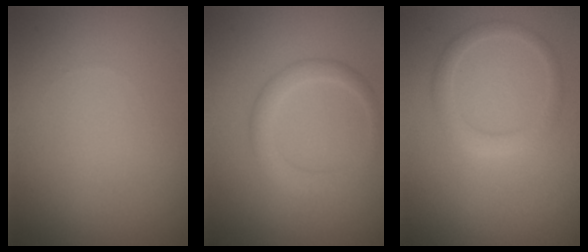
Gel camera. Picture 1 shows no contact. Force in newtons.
{"total": 2.5, "press": 2.5, "slide": 0.1}
{"total": 2.1, "press": 2.0, "slide": 0.3}